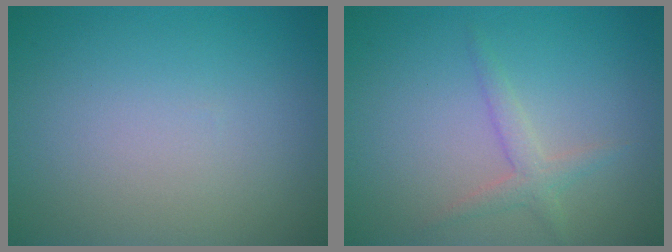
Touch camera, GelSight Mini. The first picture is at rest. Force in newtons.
{"total": 1.8, "press": 1.8, "slide": 0.1}